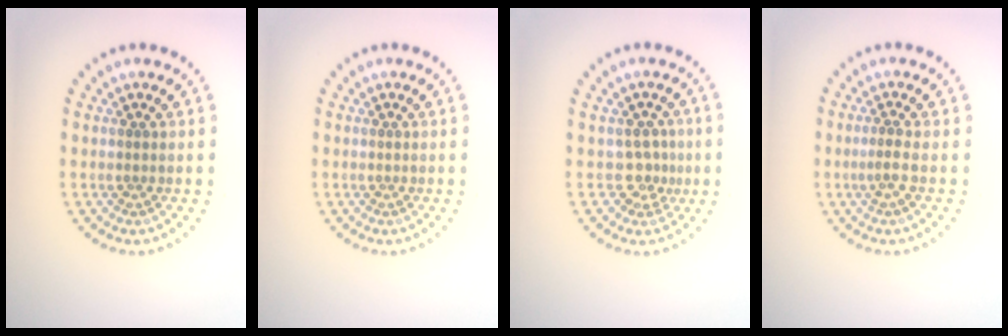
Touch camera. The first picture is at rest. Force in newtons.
{"total": 0.0}
{"total": 2.1, "press": 1.4, "slide": 1.6}
{"total": 1.0, "press": 0.8, "slide": 0.7}